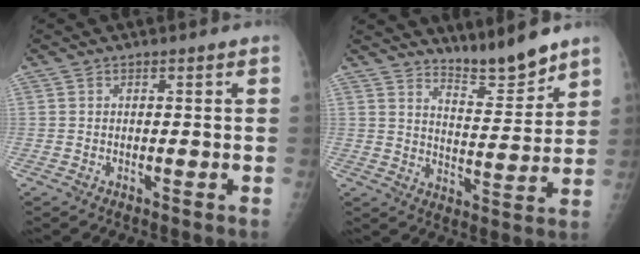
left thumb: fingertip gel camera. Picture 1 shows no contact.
{"total": 8.0, "force": [7.4, 0.9, 2.8], "torque": [-0.032, -0.064, 0.130]}